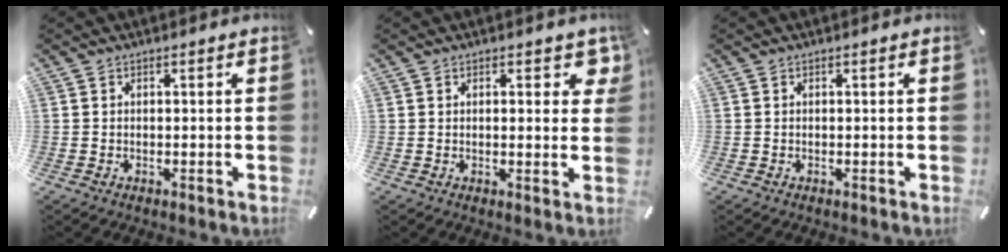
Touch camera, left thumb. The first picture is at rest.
{"total": 4.4, "force": [2.0, 2.2, 3.2], "torque": [-0.036, -0.002, 0.028]}
{"total": 0.0}